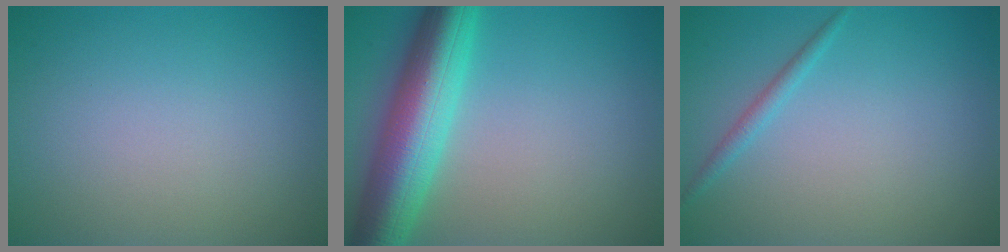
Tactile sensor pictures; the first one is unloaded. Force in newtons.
{"total": 9.0, "press": 9.0, "slide": 0.5}
{"total": 1.1, "press": 1.1, "slide": 0.0}